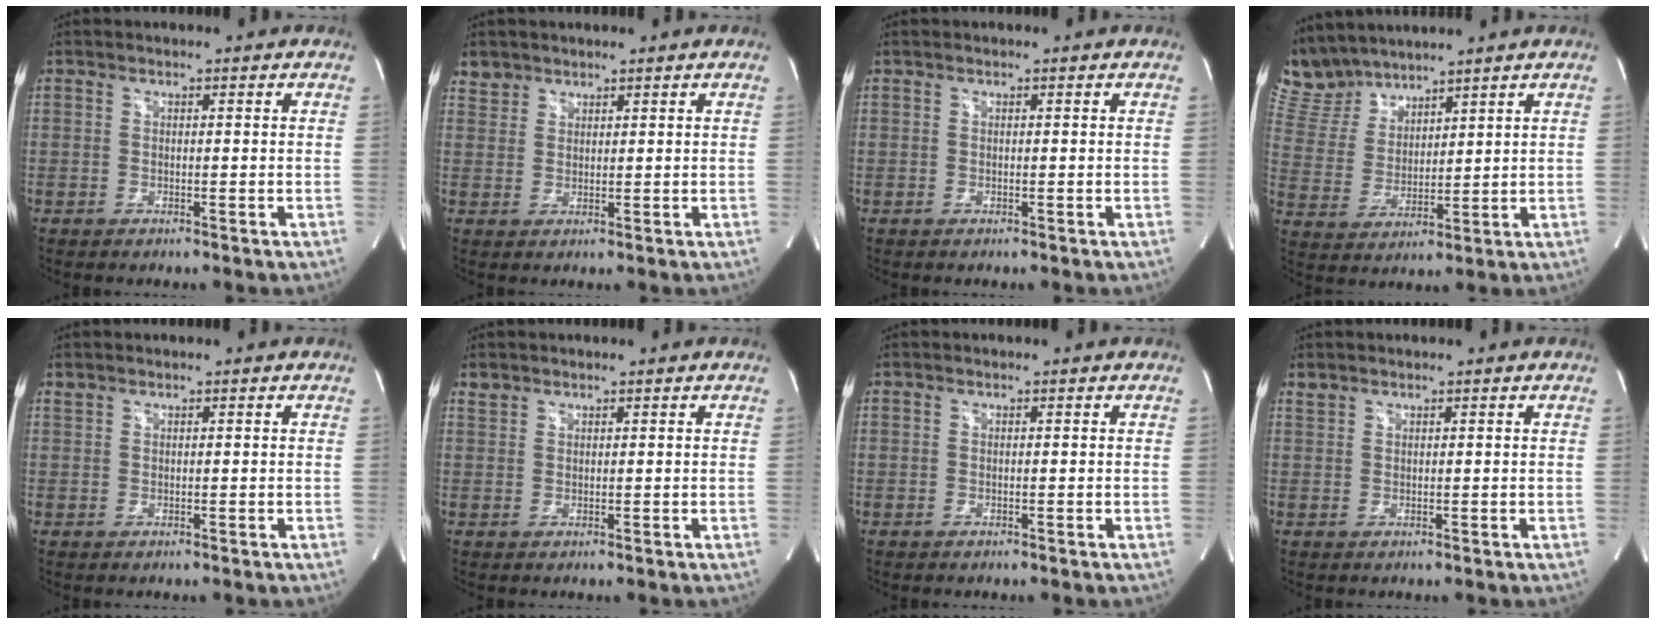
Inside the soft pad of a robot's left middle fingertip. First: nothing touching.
{"total": 2.5, "force": [2.0, 1.4, -0.2], "torque": [0.008, 0.009, 0.036]}
{"total": 0.0}
{"total": 8.3, "force": [8.0, 2.0, 0.7], "torque": [-0.033, 0.014, 0.180]}
{"total": 0.6, "force": [0.6, 0.1, 0.0], "torque": [-0.008, 0.007, 0.016]}
{"total": 1.3, "force": [1.1, 0.6, 0.0], "torque": [0.001, 0.008, 0.023]}
{"total": 0.0}
{"total": 1.0, "force": [1.0, 0.3, 0.0], "torque": [-0.005, 0.008, 0.022]}